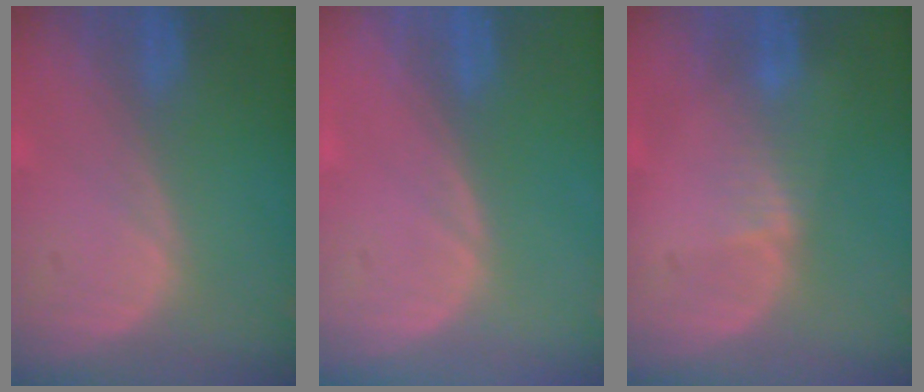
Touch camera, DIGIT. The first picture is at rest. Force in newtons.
{"total": 0.0}
{"total": 1.6, "press": 1.6, "slide": 0.3}